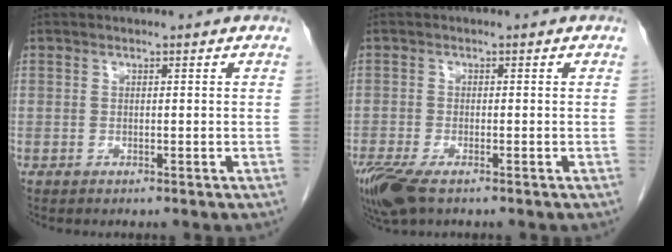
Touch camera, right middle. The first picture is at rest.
{"total": 6.3, "force": [-4.1, 2.0, 4.3], "torque": [-0.087, -0.017, -0.075]}